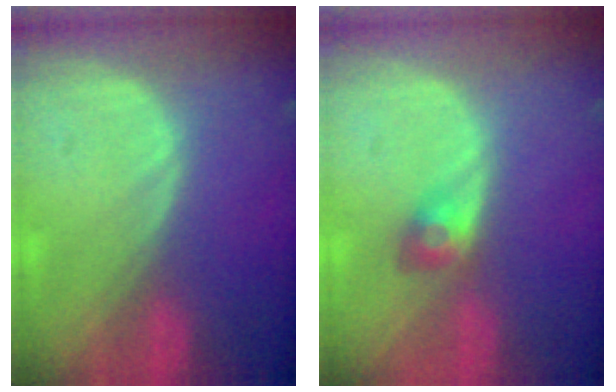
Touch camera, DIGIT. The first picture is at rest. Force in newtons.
{"total": 3.0, "press": 2.6, "slide": 1.4}